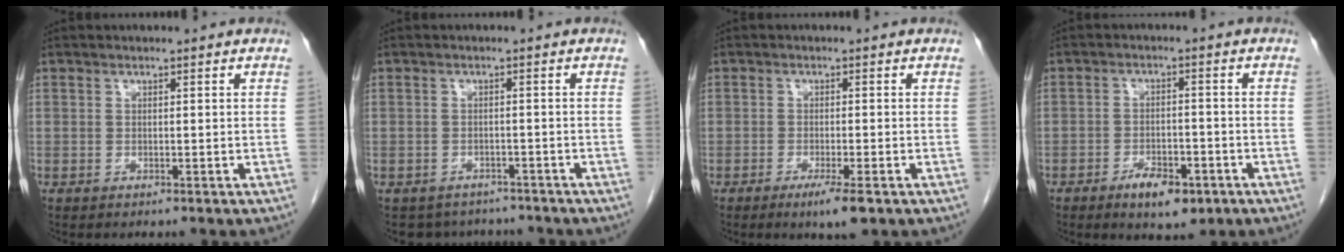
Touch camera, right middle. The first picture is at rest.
{"total": 6.1, "force": [-5.4, 2.7, 0.3], "torque": [0.004, 0.012, -0.066]}
{"total": 4.4, "force": [-2.6, 0.5, 3.6], "torque": [-0.060, -0.009, -0.039]}
{"total": 6.0, "force": [-3.6, 2.5, 4.2], "torque": [-0.068, -0.002, -0.048]}